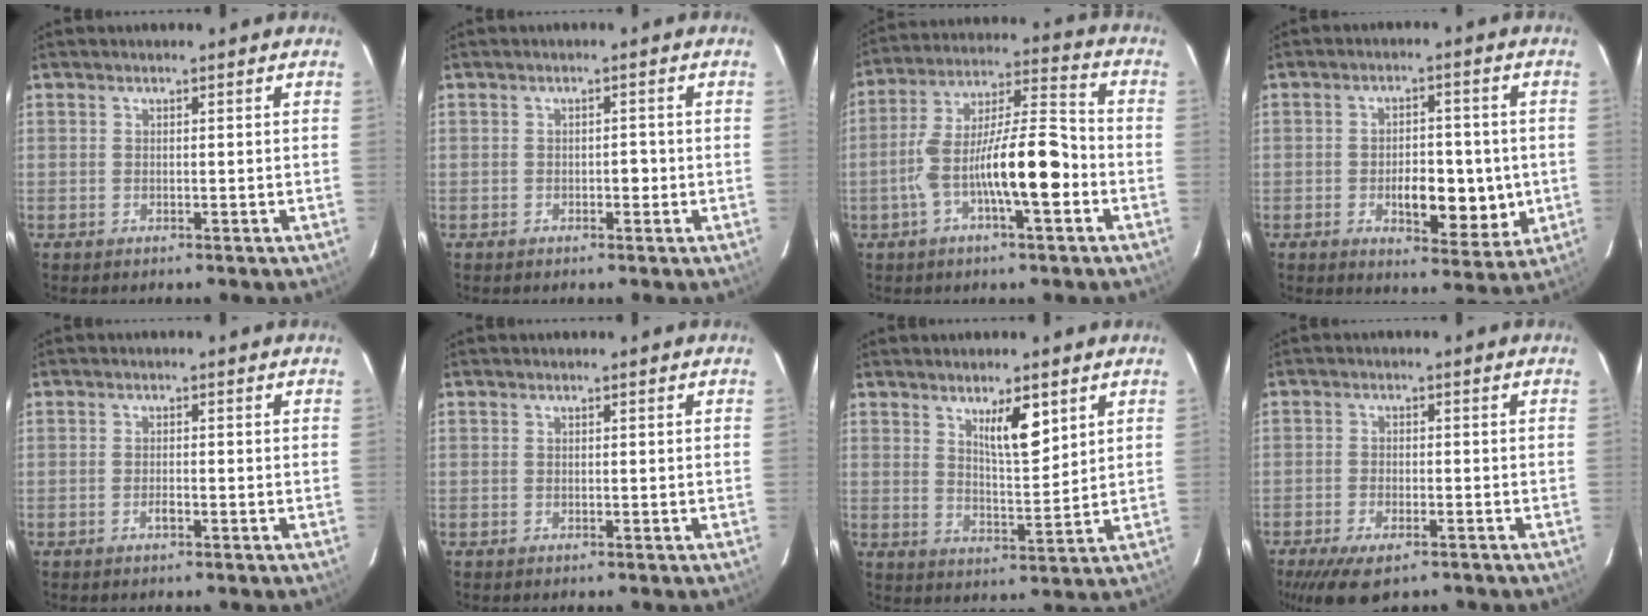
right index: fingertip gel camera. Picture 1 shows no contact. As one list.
[{"total": 1.6, "force": [-0.5, 0.8, 1.3], "torque": [-0.017, 0.004, -0.009]}, {"total": 14.6, "force": [-4.2, 2.6, 13.8], "torque": [-0.253, 0.021, -0.071]}, {"total": 10.0, "force": [-1.7, 4.4, 8.8], "torque": [-0.126, 0.001, -0.019]}, {"total": 1.4, "force": [-0.7, 0.4, 1.1], "torque": [-0.023, 0.001, -0.012]}, {"total": 0.0}, {"total": 6.7, "force": [3.6, 1.5, 5.4], "torque": [-0.093, -0.007, 0.064]}, {"total": 8.6, "force": [-6.0, 3.1, 5.3], "torque": [-0.090, -0.013, -0.100]}]